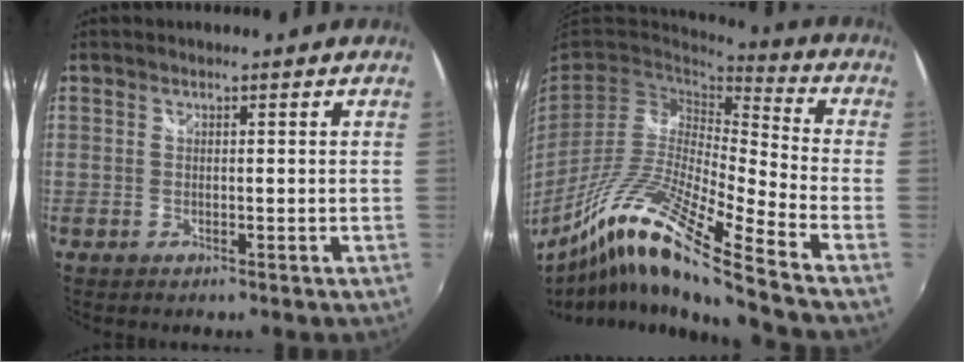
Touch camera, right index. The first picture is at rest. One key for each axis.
{"total": 19.4, "fx": -12.7, "fy": 0.6, "fz": 14.6, "tx": -0.261, "ty": -0.042, "tz": -0.246}